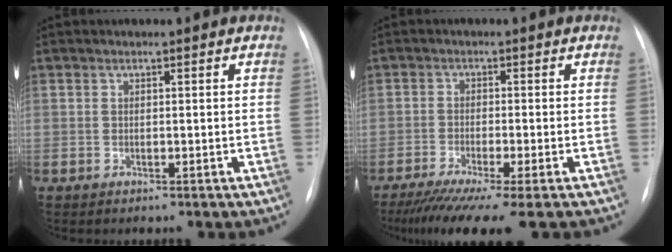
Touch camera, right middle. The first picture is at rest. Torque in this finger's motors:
{"motor_torque": [1.18, -0.96, 0.20, 0.06]}